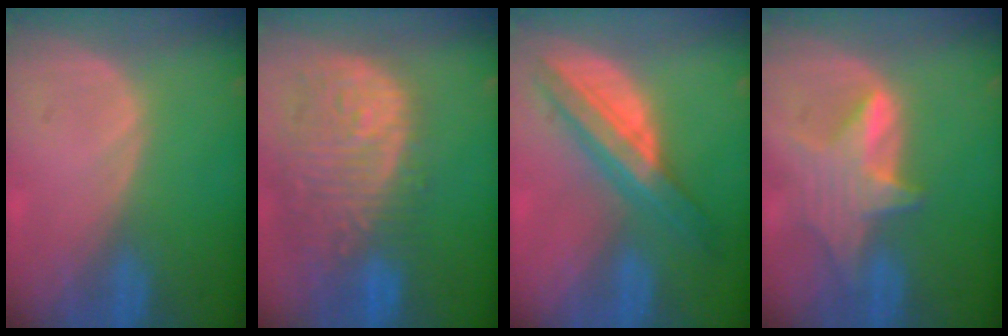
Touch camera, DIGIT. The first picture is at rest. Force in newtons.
{"total": 13.4, "press": 11.3, "slide": 7.3}
{"total": 8.0, "press": 8.0, "slide": 0.6}
{"total": 6.3, "press": 6.2, "slide": 0.8}